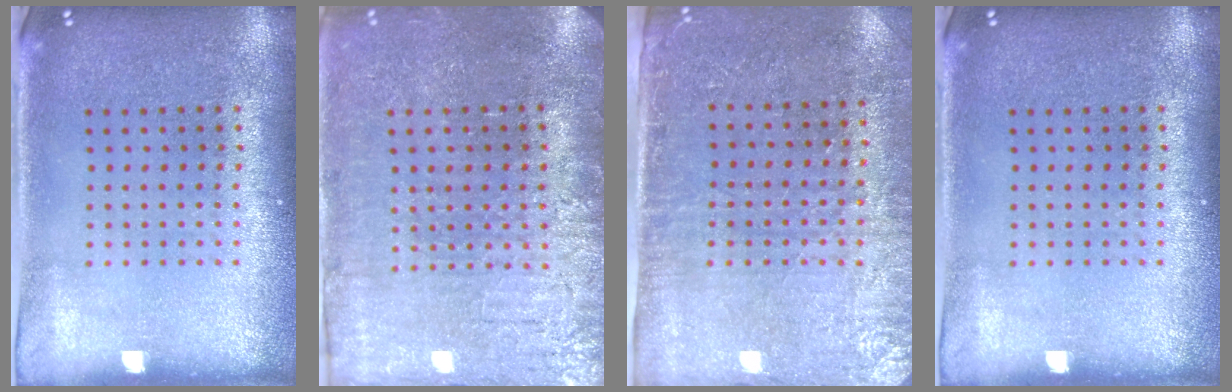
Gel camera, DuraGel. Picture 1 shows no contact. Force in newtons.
{"total": 3.7, "press": 3.4, "slide": 1.3}
{"total": 3.0, "press": 2.6, "slide": 1.4}
{"total": 0.0}